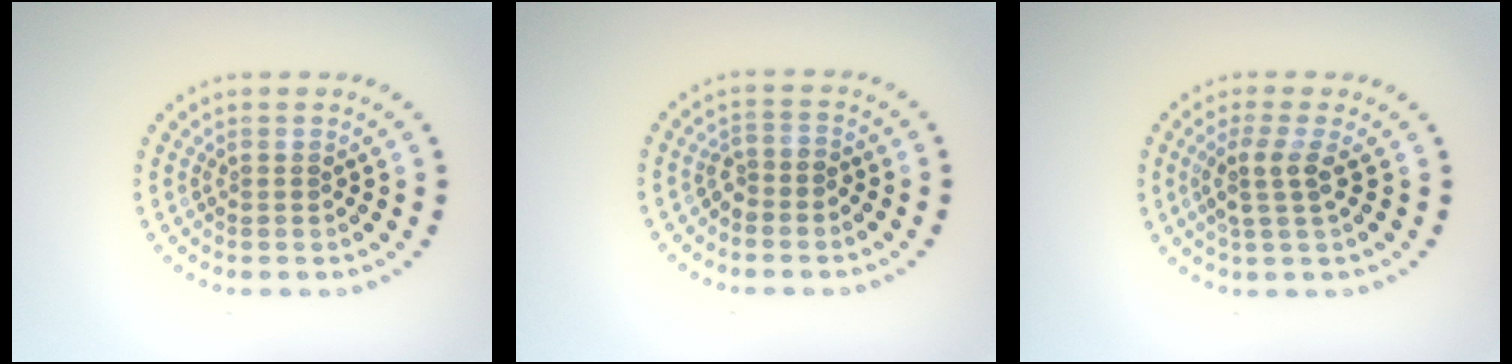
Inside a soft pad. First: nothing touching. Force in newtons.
{"total": 1.6, "press": 1.2, "slide": 1.0}
{"total": 2.7, "press": 2.1, "slide": 1.7}